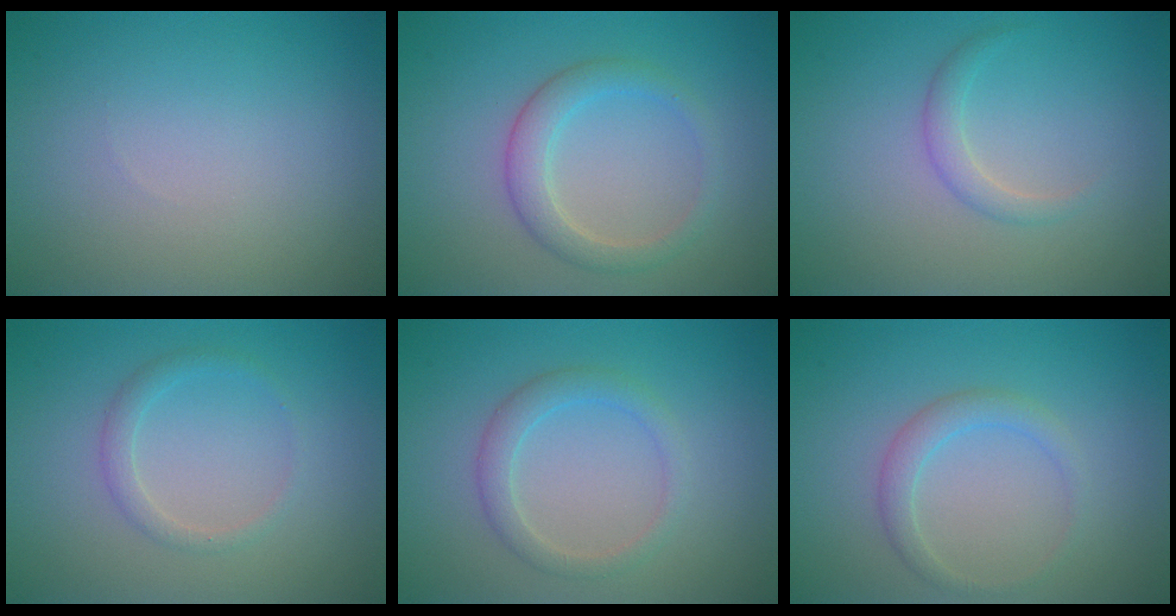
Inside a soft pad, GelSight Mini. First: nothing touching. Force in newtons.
{"total": 2.8, "press": 2.8, "slide": 0.2}
{"total": 1.4, "press": 1.4, "slide": 0.1}
{"total": 1.5, "press": 1.4, "slide": 0.0}
{"total": 2.2, "press": 2.2, "slide": 0.0}
{"total": 1.8, "press": 1.8, "slide": 0.2}